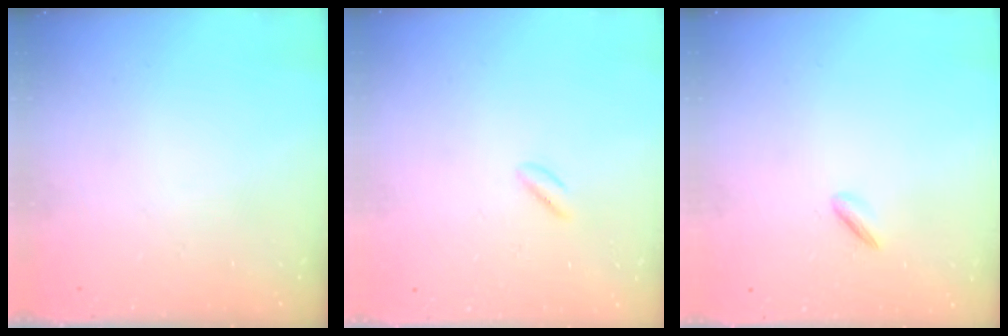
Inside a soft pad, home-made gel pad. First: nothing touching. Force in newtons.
{"total": 0.8, "press": 0.4, "slide": 0.7}
{"total": 1.9, "press": 1.8, "slide": 0.6}